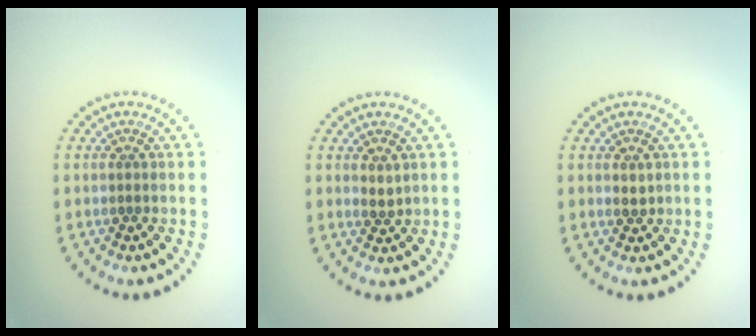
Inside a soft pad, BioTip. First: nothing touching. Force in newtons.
{"total": 0.7, "press": 0.6, "slide": 0.2}
{"total": 0.7, "press": 0.7, "slide": 0.1}